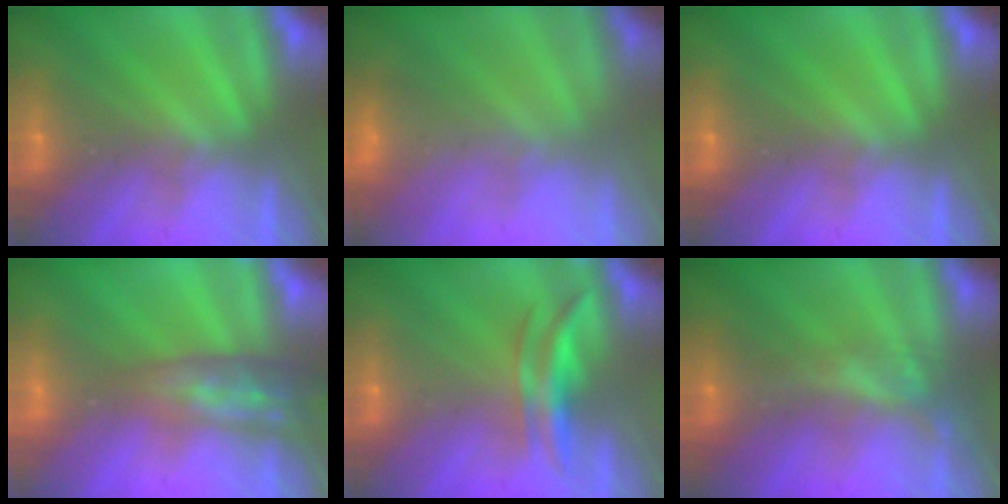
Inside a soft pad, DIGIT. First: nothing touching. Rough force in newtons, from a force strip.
{"total": 3.8}
{"total": 0.0}
{"total": 2.9}
{"total": 4.0}
{"total": 2.1}